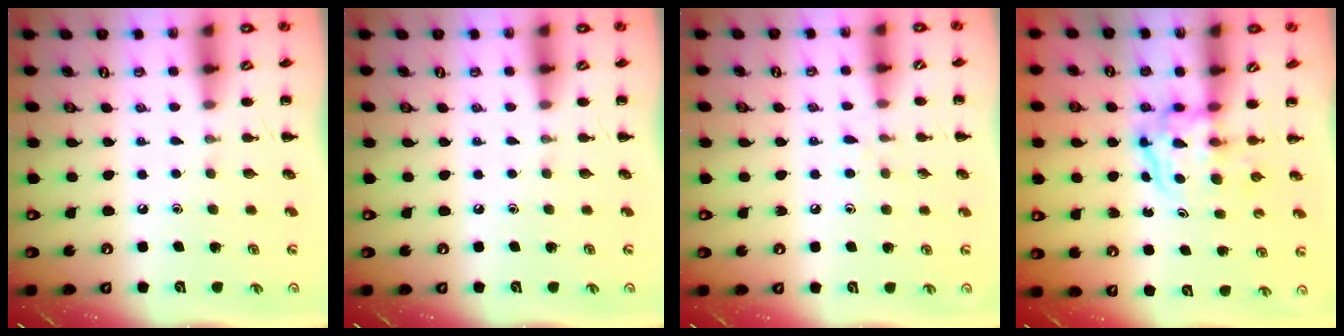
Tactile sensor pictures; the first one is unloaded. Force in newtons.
{"total": 0.0}
{"total": 4.6, "press": 4.3, "slide": 1.7}
{"total": 3.8, "press": 3.8, "slide": 0.4}